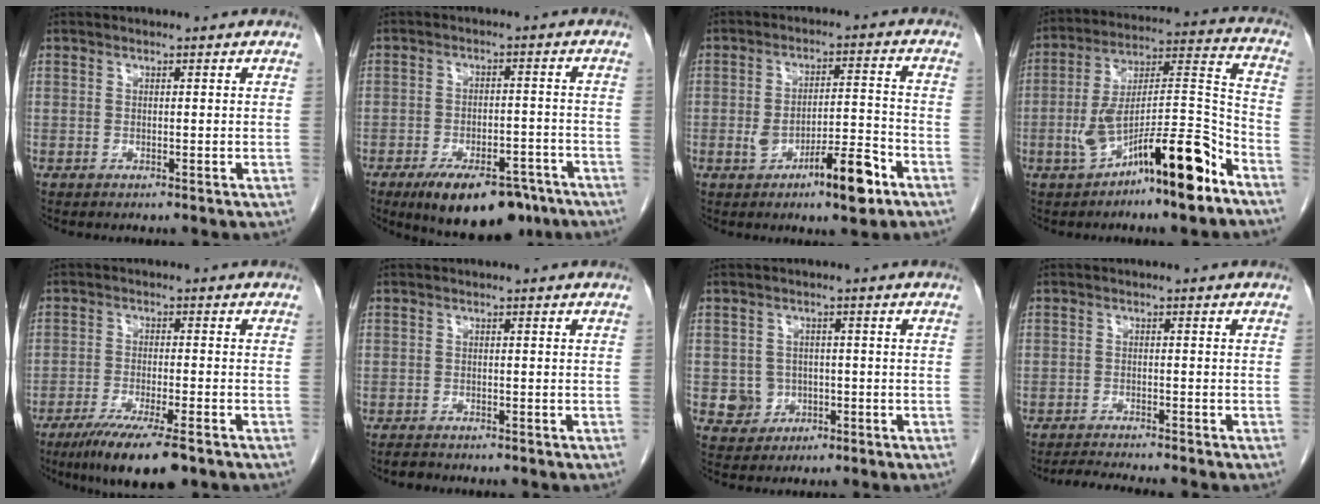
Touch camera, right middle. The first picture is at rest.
{"total": 12.7, "force": [-9.1, 5.0, 7.4], "torque": [-0.103, 0.001, -0.136]}
{"total": 9.0, "force": [-4.4, 1.8, 7.6], "torque": [-0.121, 0.010, -0.063]}
{"total": 16.4, "force": [-8.7, 2.5, 13.7], "torque": [-0.237, 0.016, -0.138]}
{"total": 10.4, "force": [-7.1, 1.2, 7.5], "torque": [-0.123, -0.024, -0.111]}
{"total": 1.4, "force": [-1.3, 0.4, 0.3], "torque": [-0.013, -0.005, -0.020]}
{"total": 3.9, "force": [-0.8, 3.8, 0.6], "torque": [0.001, 0.010, -0.005]}
{"total": 4.3, "force": [-4.1, -0.7, 1.3], "torque": [-0.024, -0.019, -0.067]}